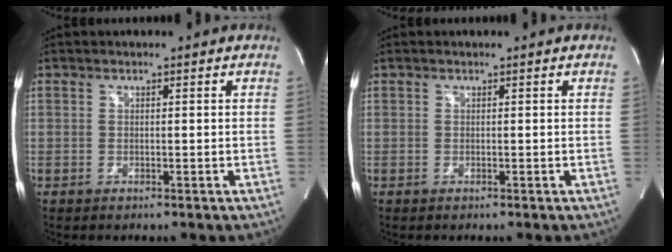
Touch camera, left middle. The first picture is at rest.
{"total": 0.0}